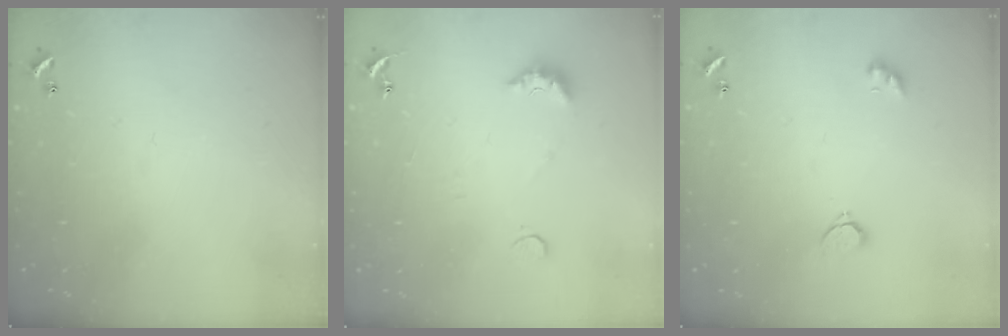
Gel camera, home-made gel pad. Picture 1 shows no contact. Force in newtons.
{"total": 3.8, "press": 3.8, "slide": 0.7}
{"total": 2.6, "press": 2.5, "slide": 0.5}